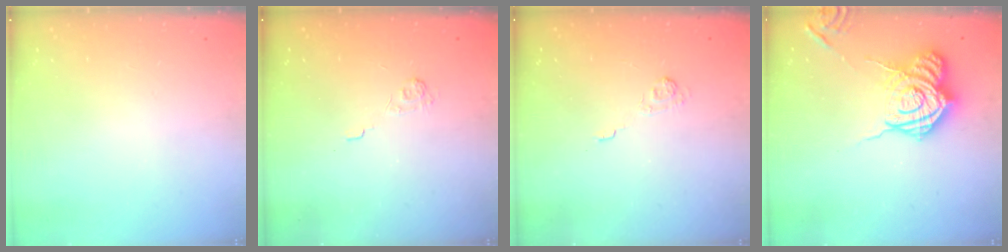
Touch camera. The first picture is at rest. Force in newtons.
{"total": 2.0, "press": 1.4, "slide": 1.4}
{"total": 2.0, "press": 1.5, "slide": 1.3}
{"total": 14.1, "press": 14.1, "slide": 1.1}